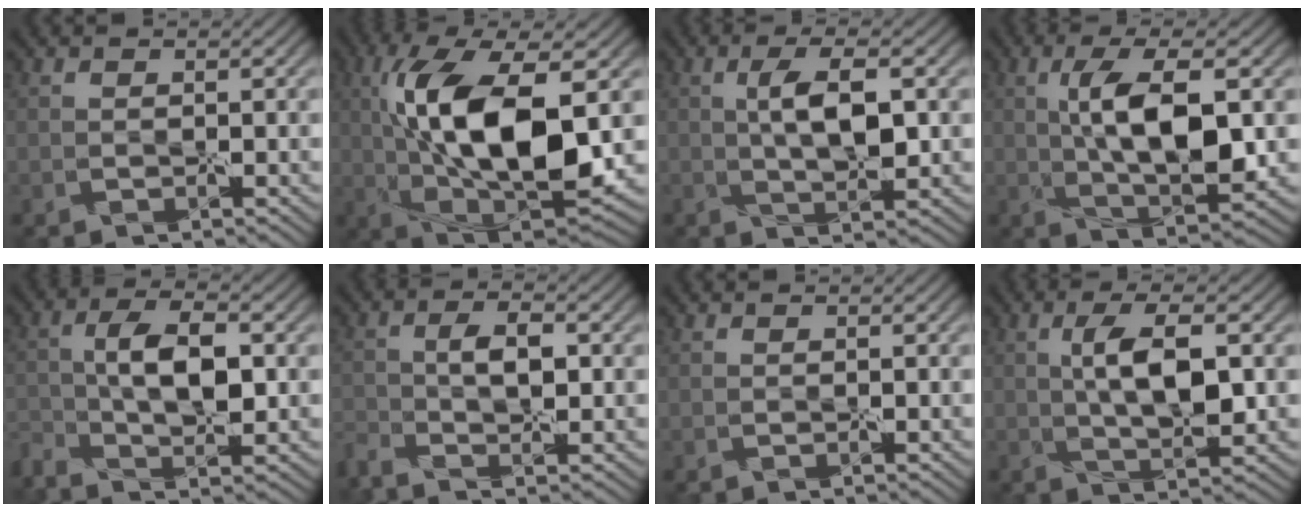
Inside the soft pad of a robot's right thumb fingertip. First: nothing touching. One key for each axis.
{"total": 13.1, "fx": 1.8, "fy": 5.5, "fz": 11.8, "tx": -0.220, "ty": 0.009, "tz": 0.031}
{"total": 4.2, "fx": 1.1, "fy": 1.2, "fz": 3.9, "tx": -0.067, "ty": 0.005, "tz": 0.018}
{"total": 8.0, "fx": 1.7, "fy": 2.6, "fz": 7.4, "tx": -0.120, "ty": 0.009, "tz": 0.029}
{"total": 7.0, "fx": -1.7, "fy": 3.1, "fz": 6.0, "tx": -0.119, "ty": -0.001, "tz": -0.039}
{"total": 4.7, "fx": -2.3, "fy": 1.8, "fz": 3.7, "tx": -0.073, "ty": -0.005, "tz": -0.048}
{"total": 0.0}
{"total": 5.4, "fx": 1.3, "fy": 1.6, "fz": 5.0, "tx": -0.086, "ty": 0.007, "tz": 0.022}